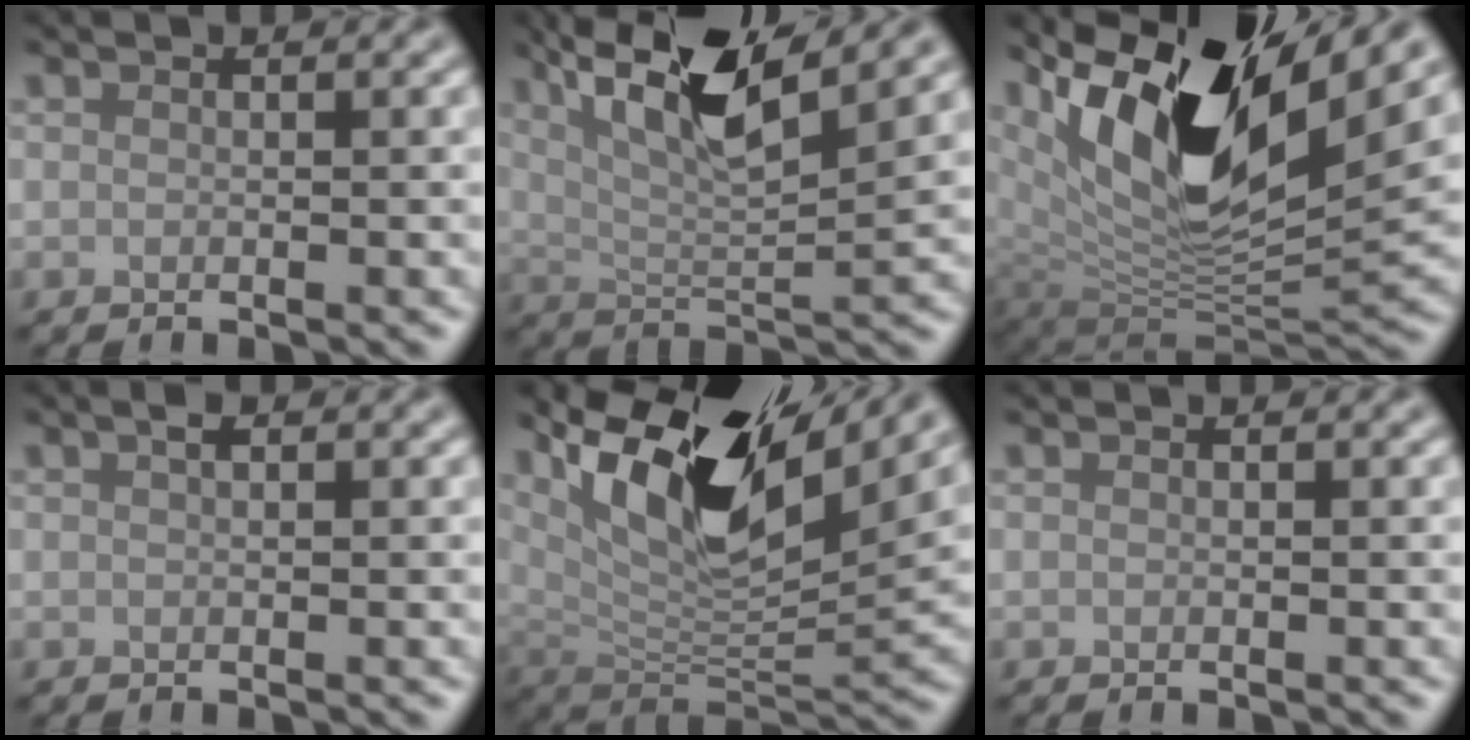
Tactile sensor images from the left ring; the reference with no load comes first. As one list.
[{"total": 9.7, "force": [5.1, 2.4, 8.0], "torque": [-0.145, 0.005, 0.093]}, {"total": 14.7, "force": [6.7, 6.4, 11.5], "torque": [-0.207, 0.009, 0.125]}, {"total": 0.9, "force": [0.4, 0.3, 0.7], "torque": [-0.011, 0.003, 0.008]}, {"total": 13.3, "force": [7.3, 5.0, 9.9], "torque": [-0.173, 0.007, 0.136]}, {"total": 0.0}]